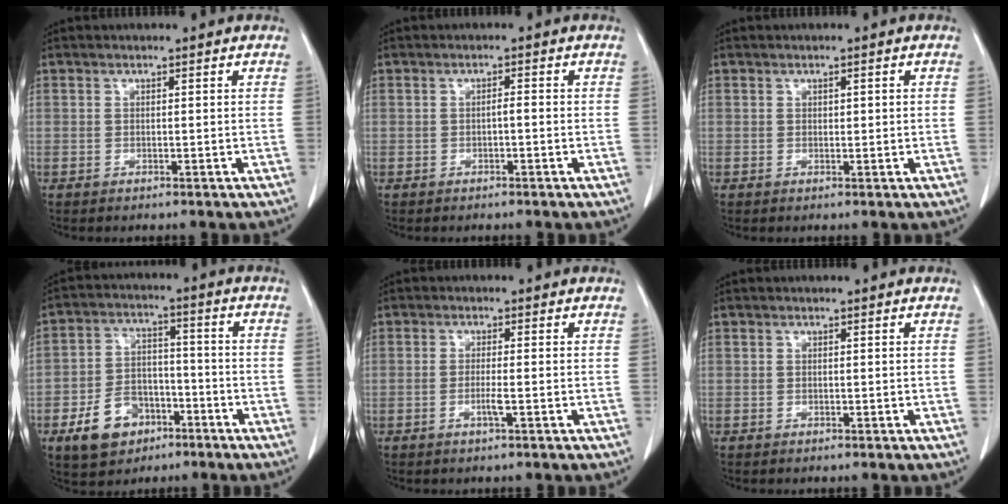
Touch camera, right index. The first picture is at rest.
{"total": 0.9, "force": [-0.3, 0.2, 0.9], "torque": [-0.015, 0.003, -0.005]}
{"total": 0.8, "force": [0.2, 0.3, 0.7], "torque": [-0.010, 0.000, 0.005]}
{"total": 9.3, "force": [-4.8, 6.5, 4.6], "torque": [-0.095, 0.016, -0.074]}
{"total": 2.0, "force": [-0.7, -0.2, 1.8], "torque": [-0.036, -0.002, -0.012]}
{"total": 0.0}